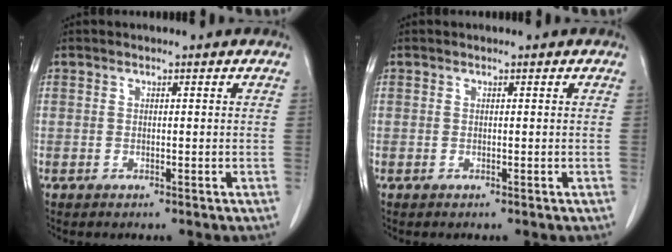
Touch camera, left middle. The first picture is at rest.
{"total": 0.0}